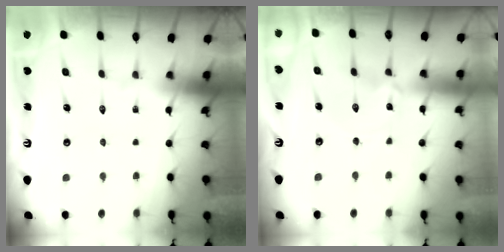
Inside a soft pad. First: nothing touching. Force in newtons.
{"total": 0.6, "press": 0.6, "slide": 0.1}